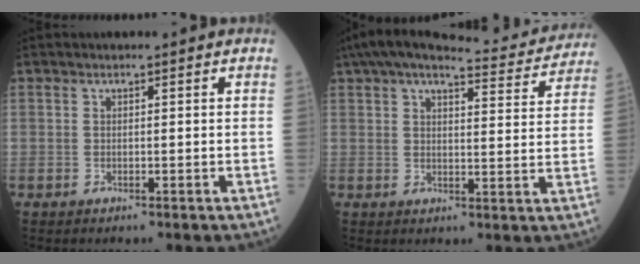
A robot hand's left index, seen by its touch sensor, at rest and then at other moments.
{"total": 19.1, "force": [17.1, 3.0, 8.0], "torque": [-0.119, -0.011, 0.210]}